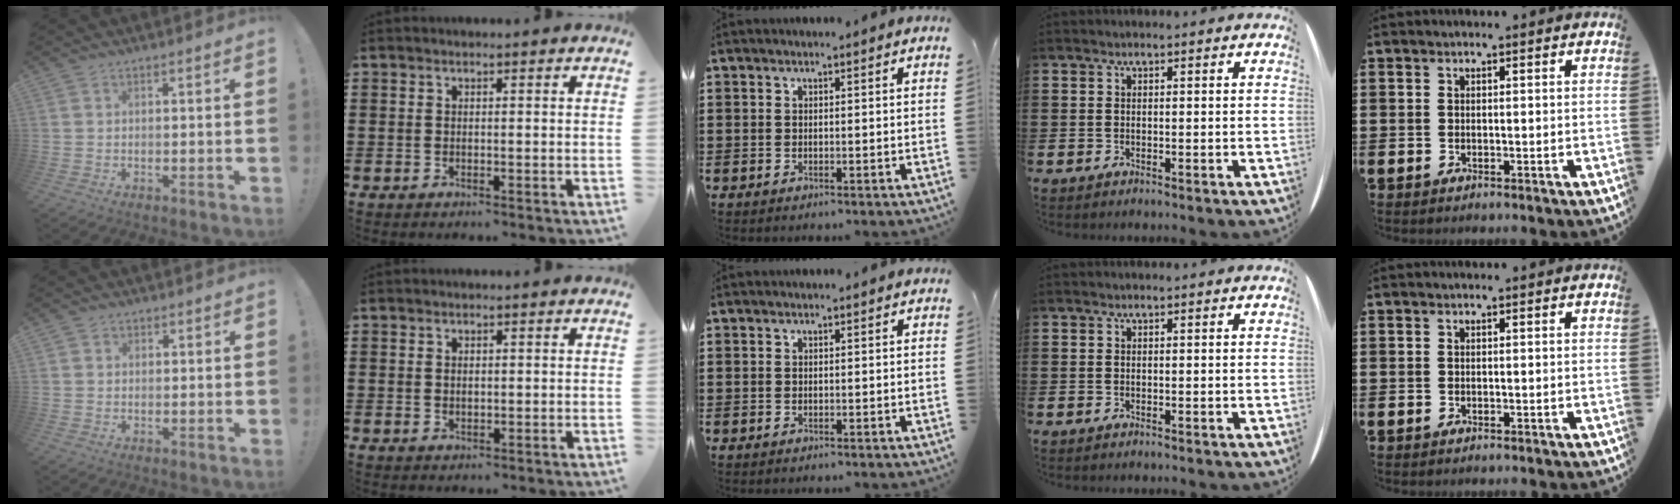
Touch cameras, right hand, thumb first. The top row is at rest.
{"thumb": {"total": 1.2, "force": [0.4, 1.1, 0.2], "torque": [0.004, -0.002, 0.006]}, "index": {"total": 0.8, "force": [0.3, 0.4, 0.6], "torque": [-0.013, 0.004, 0.005]}}